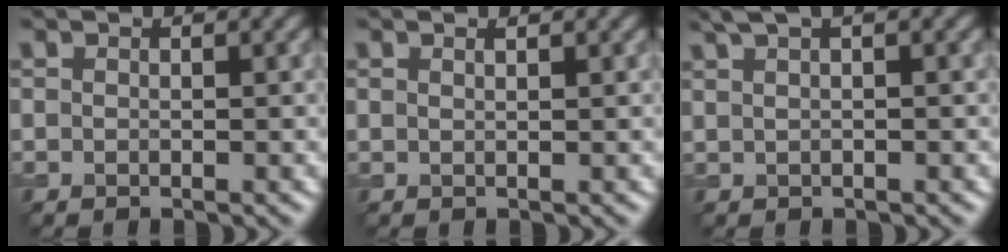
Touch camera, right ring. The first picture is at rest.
{"total": 0.7, "force": [0.5, 0.1, 0.4], "torque": [-0.006, 0.000, 0.007]}
{"total": 4.3, "force": [2.6, 1.6, 3.0], "torque": [-0.036, 0.019, 0.026]}